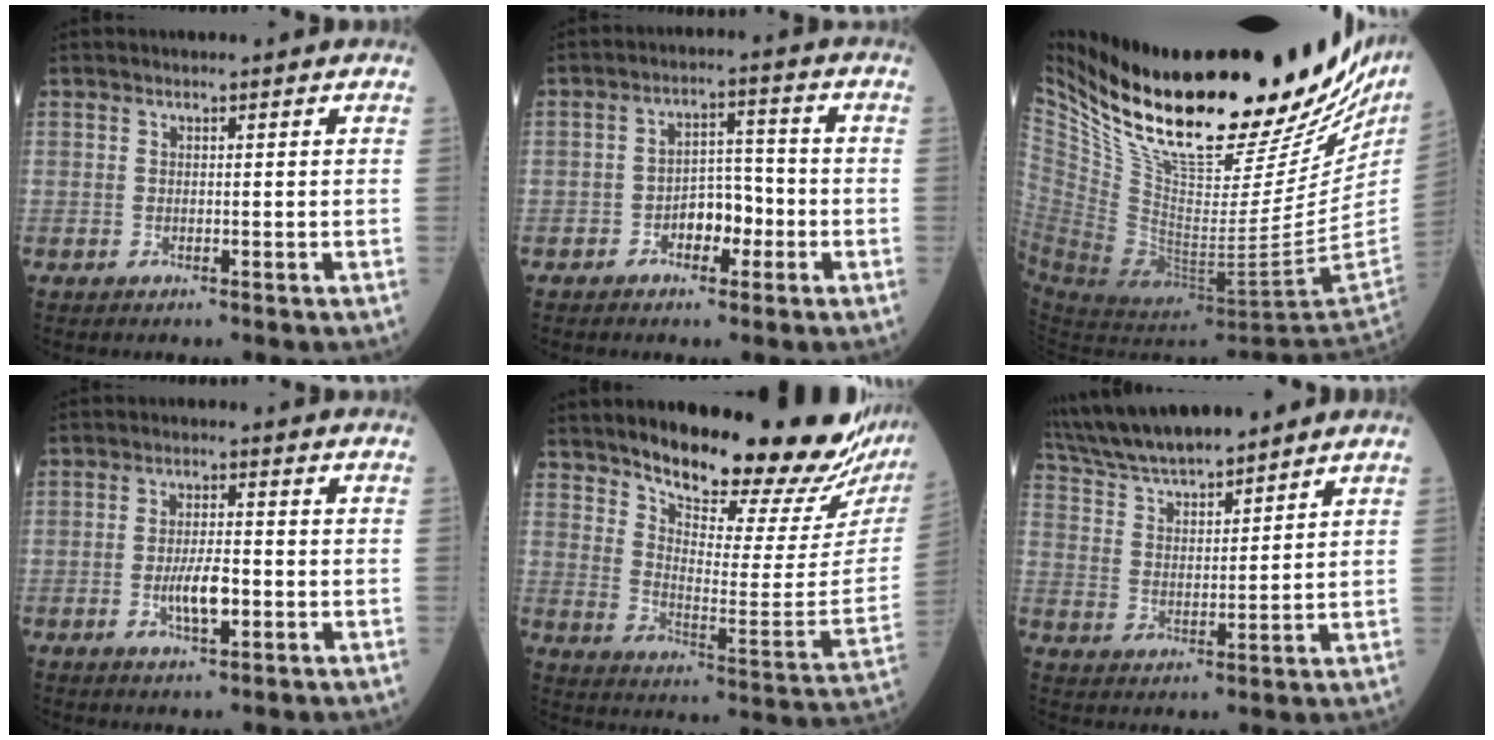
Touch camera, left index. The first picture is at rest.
{"total": 5.2, "force": [-2.4, 2.8, 3.6], "torque": [-0.054, 0.013, -0.044]}
{"total": 36.4, "force": [26.7, 10.5, 22.4], "torque": [-0.361, -0.022, 0.404]}
{"total": 5.1, "force": [-1.6, 1.4, 4.7], "torque": [-0.090, -0.005, -0.029]}
{"total": 23.1, "force": [20.6, 2.4, 10.1], "torque": [-0.147, -0.094, 0.269]}
{"total": 14.0, "force": [12.5, 2.0, 5.9], "torque": [-0.112, 0.023, 0.230]}